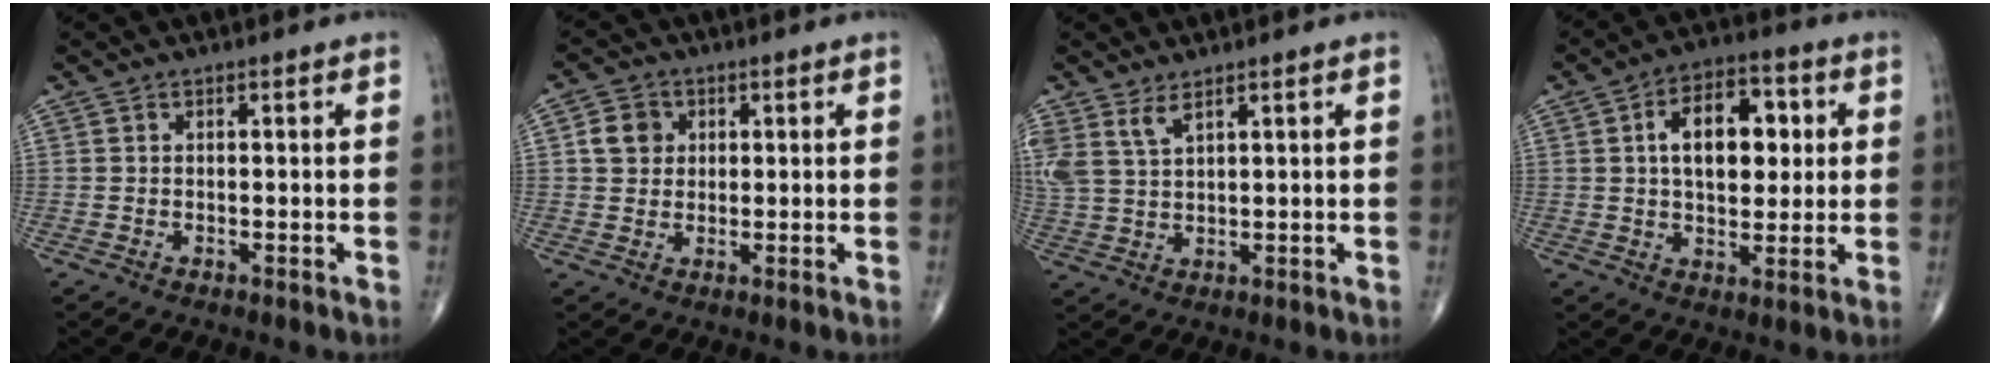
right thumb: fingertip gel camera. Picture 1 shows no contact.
{"total": 4.9, "force": [1.1, 4.3, 2.1], "torque": [-0.020, 0.002, 0.016]}
{"total": 5.3, "force": [3.5, 1.9, 3.4], "torque": [-0.078, -0.011, 0.081]}
{"total": 13.4, "force": [2.6, 7.8, 10.5], "torque": [-0.132, 0.007, 0.039]}